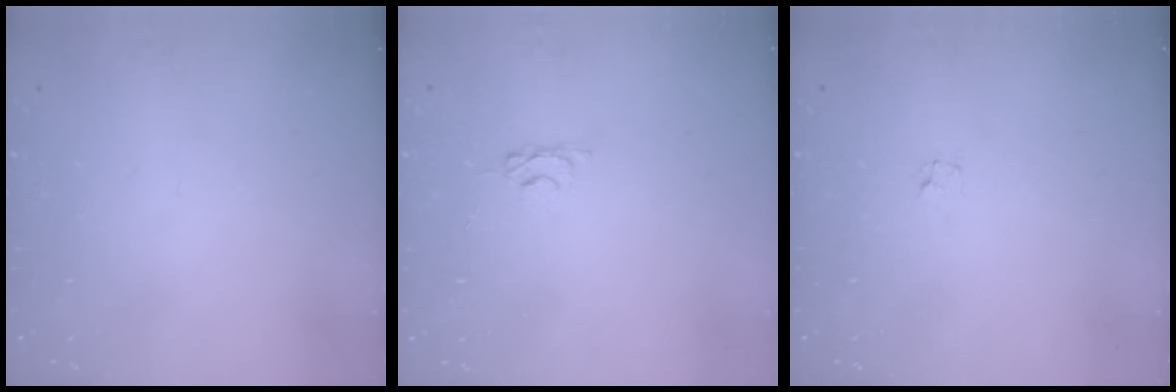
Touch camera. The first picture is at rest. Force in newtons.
{"total": 3.1, "press": 3.0, "slide": 0.5}
{"total": 1.2, "press": 1.2, "slide": 0.1}